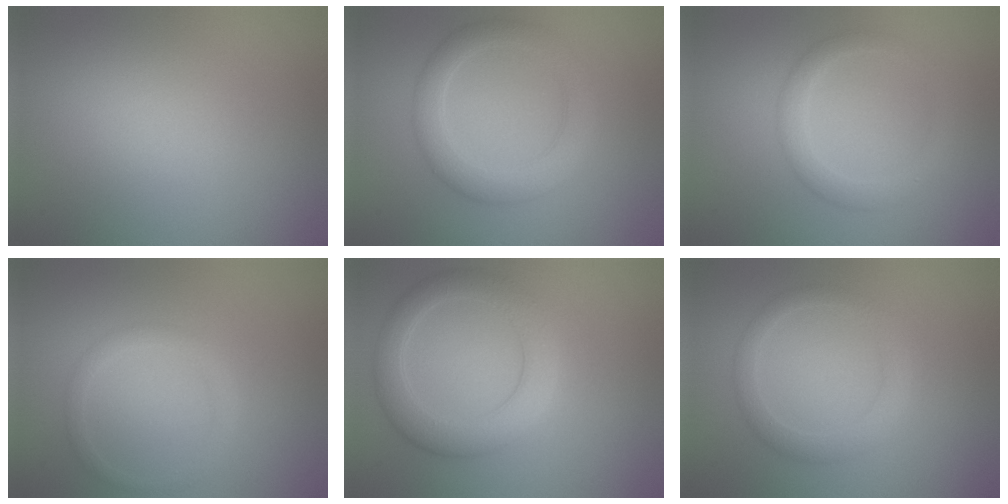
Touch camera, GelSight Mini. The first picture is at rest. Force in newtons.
{"total": 3.7, "press": 3.7, "slide": 0.2}
{"total": 2.3, "press": 2.3, "slide": 0.1}
{"total": 1.5, "press": 1.5, "slide": 0.1}
{"total": 4.4, "press": 4.4, "slide": 0.1}
{"total": 2.3, "press": 2.3, "slide": 0.1}